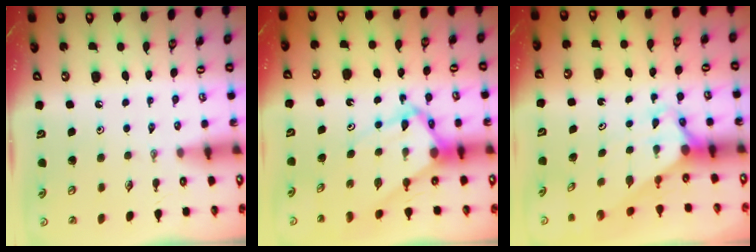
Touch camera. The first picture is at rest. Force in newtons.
{"total": 7.7, "press": 7.7, "slide": 0.8}
{"total": 2.8, "press": 2.8, "slide": 0.2}